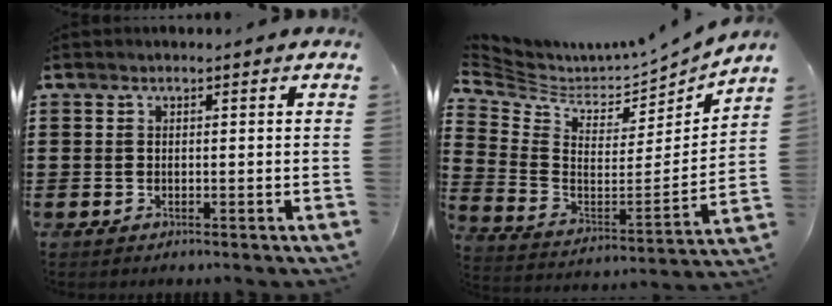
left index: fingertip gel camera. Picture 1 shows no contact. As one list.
[{"total": 3.9, "force": [3.6, 1.2, 0.8], "torque": [-0.046, -0.044, 0.058]}]